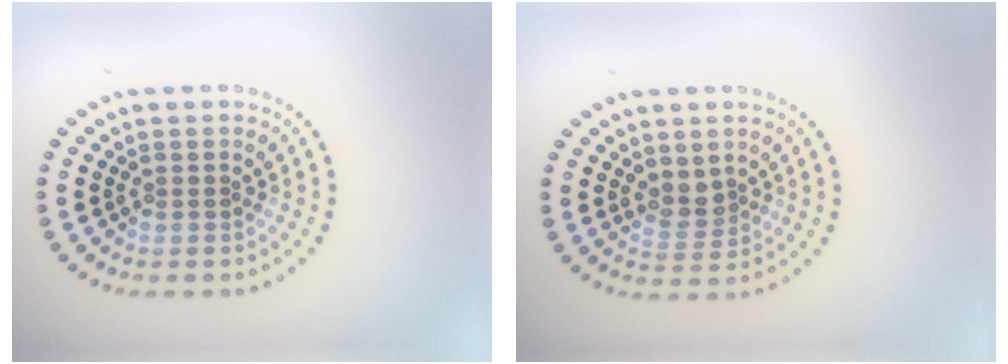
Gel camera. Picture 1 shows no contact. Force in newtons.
{"total": 1.8, "press": 1.5, "slide": 1.0}